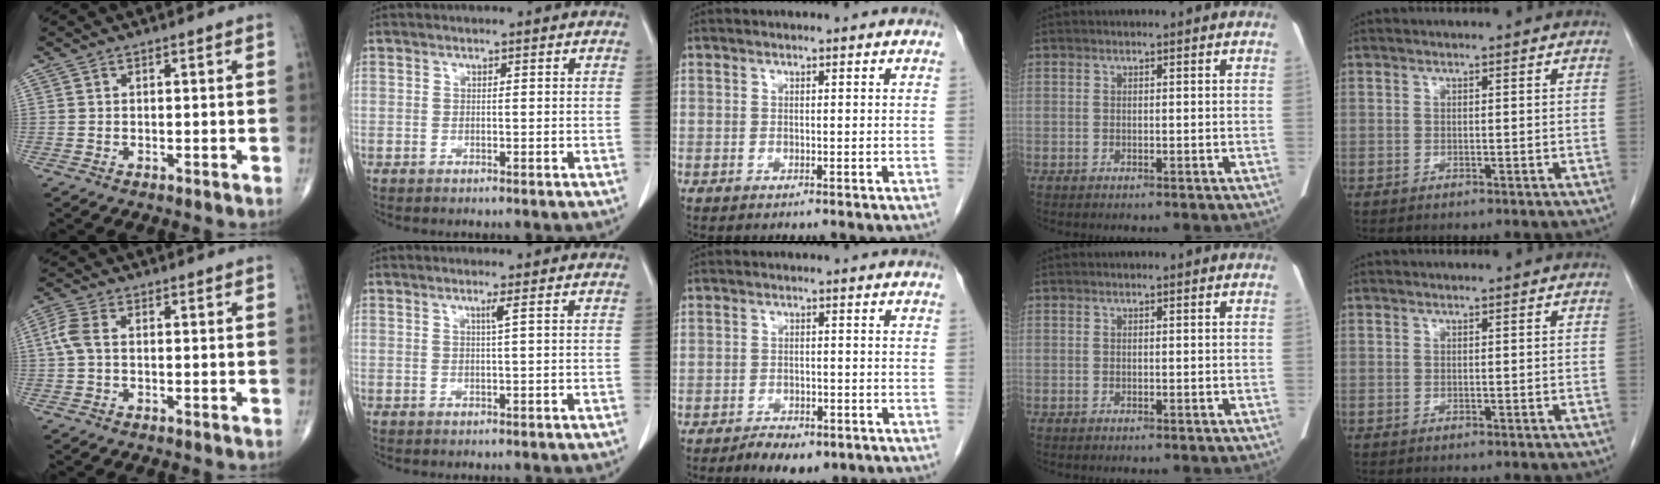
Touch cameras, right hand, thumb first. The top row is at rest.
{"thumb": {"total": 4.0, "force": [0.1, 2.2, 3.3], "torque": [-0.092, 0.011, -0.003]}, "index": {"total": 1.1, "force": [0.4, -0.4, 0.9], "torque": [-0.022, -0.003, 0.010]}, "middle": {"total": 5.6, "force": [-3.9, 2.5, 3.1], "torque": [-0.043, -0.001, -0.055]}}